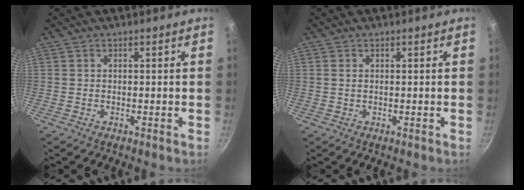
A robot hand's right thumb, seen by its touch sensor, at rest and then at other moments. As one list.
[{"total": 0.9, "force": [0.2, 0.5, 0.6], "torque": [-0.012, 0.001, 0.003]}]